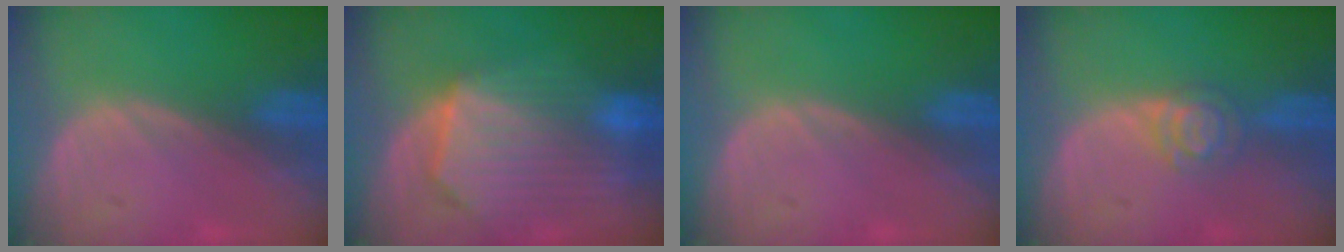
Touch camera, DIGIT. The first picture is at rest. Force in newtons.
{"total": 10.5, "press": 9.2, "slide": 5.1}
{"total": 0.0}
{"total": 3.9, "press": 3.7, "slide": 1.3}